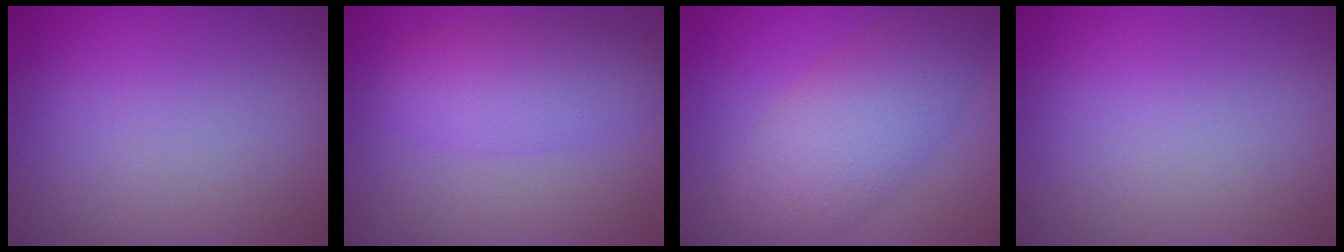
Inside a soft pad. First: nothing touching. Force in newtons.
{"total": 4.3, "press": 4.3, "slide": 0.1}
{"total": 5.9, "press": 5.9, "slide": 0.3}
{"total": 0.0}